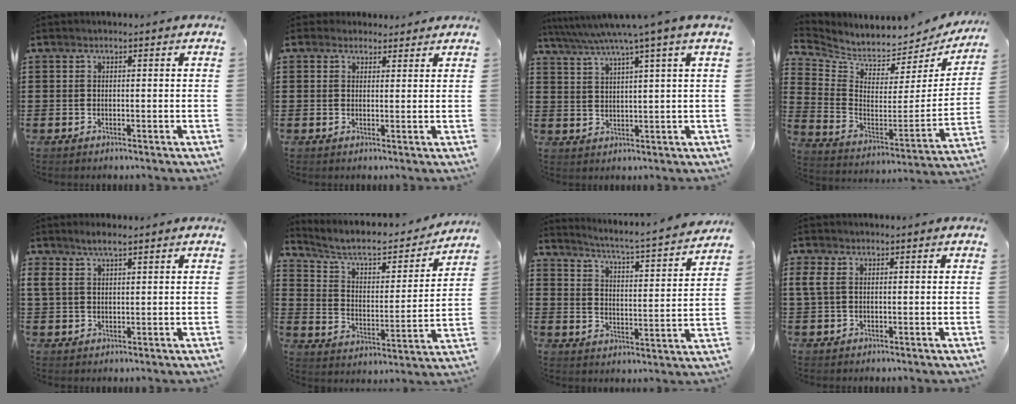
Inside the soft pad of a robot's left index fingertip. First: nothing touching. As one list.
[{"total": 2.3, "force": [1.8, 1.5, 0.1], "torque": [-0.001, 0.003, 0.032]}, {"total": 5.1, "force": [3.8, -0.8, 3.2], "torque": [-0.075, -0.016, 0.062]}, {"total": 4.0, "force": [3.8, 1.0, 0.7], "torque": [-0.043, -0.053, 0.062]}, {"total": 3.2, "force": [2.0, 1.4, 2.1], "torque": [-0.046, 0.007, 0.035]}, {"total": 6.3, "force": [5.3, 1.9, 2.8], "torque": [-0.079, -0.033, 0.085]}, {"total": 4.1, "force": [3.7, -0.9, 1.4], "torque": [-0.048, -0.042, 0.051]}, {"total": 2.7, "force": [0.2, 1.8, 2.0], "torque": [-0.058, 0.003, -0.001]}]